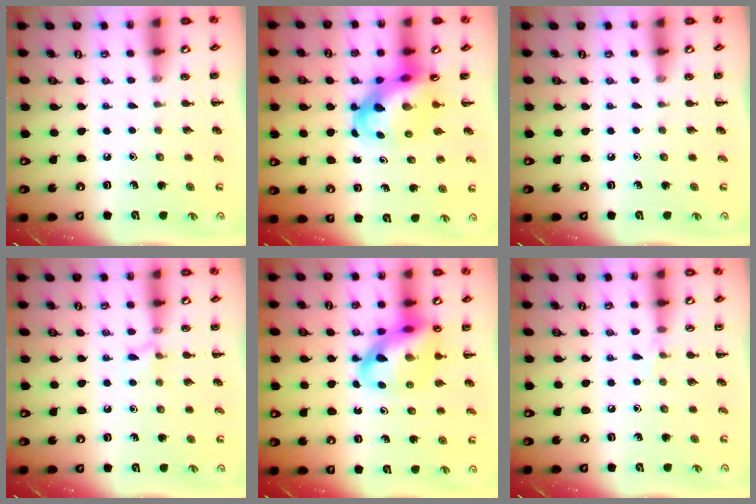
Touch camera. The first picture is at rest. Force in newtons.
{"total": 7.4, "press": 7.0, "slide": 2.3}
{"total": 0.0}
{"total": 6.0, "press": 5.9, "slide": 1.1}
{"total": 16.1, "press": 15.5, "slide": 4.4}
{"total": 4.3, "press": 4.0, "slide": 1.5}